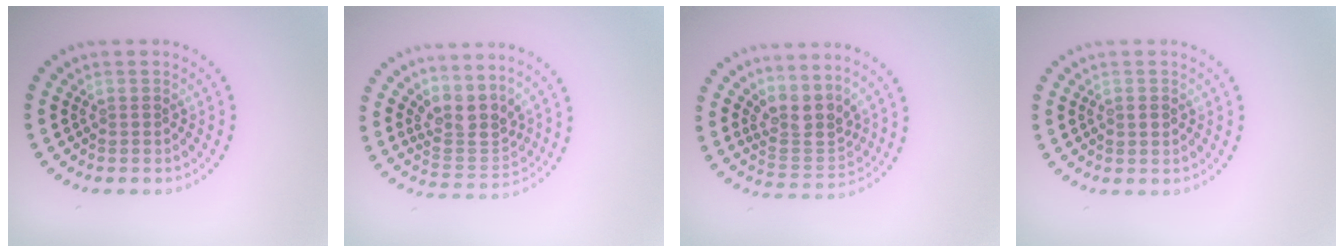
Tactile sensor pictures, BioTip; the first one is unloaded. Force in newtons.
{"total": 3.3, "press": 2.5, "slide": 2.2}
{"total": 3.3, "press": 2.5, "slide": 2.1}
{"total": 1.3, "press": 1.3, "slide": 0.2}